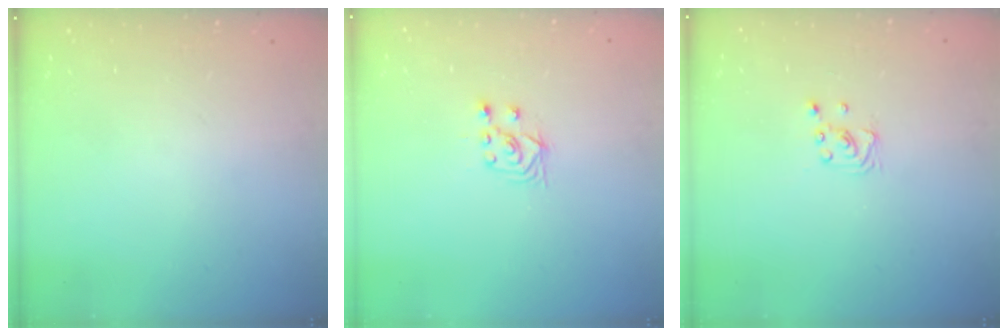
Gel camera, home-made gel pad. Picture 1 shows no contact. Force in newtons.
{"total": 3.4, "press": 3.2, "slide": 0.9}
{"total": 2.1, "press": 2.1, "slide": 0.2}